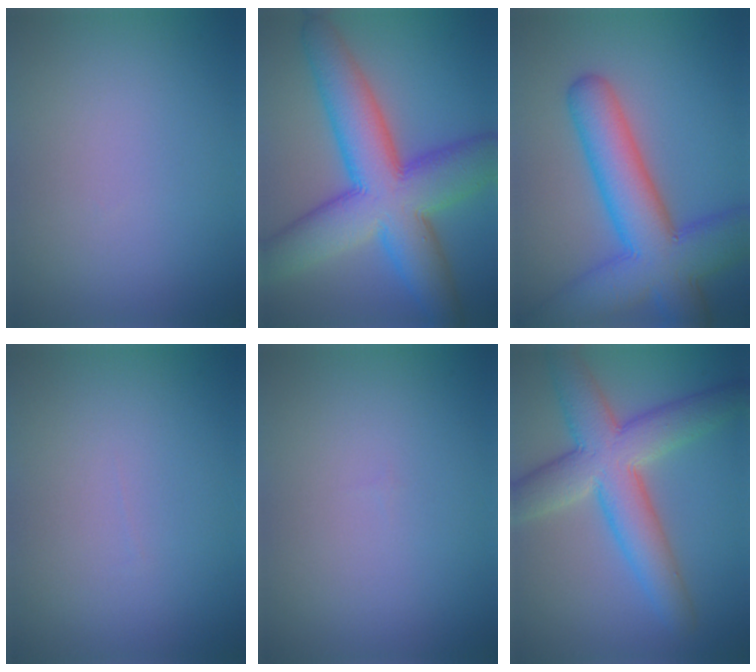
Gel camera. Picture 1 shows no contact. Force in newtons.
{"total": 12.6, "press": 12.6, "slide": 0.3}
{"total": 10.8, "press": 10.8, "slide": 0.5}
{"total": 0.0}
{"total": 0.0}
{"total": 8.7, "press": 8.7, "slide": 0.5}